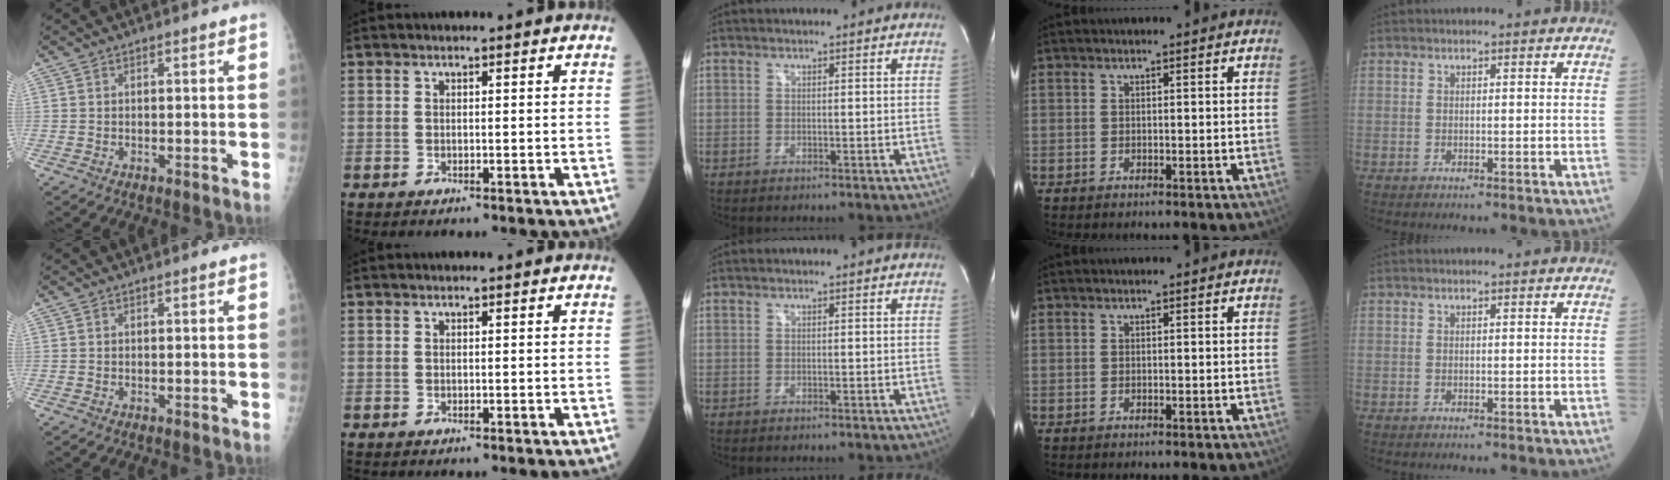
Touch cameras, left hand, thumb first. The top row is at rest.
{}